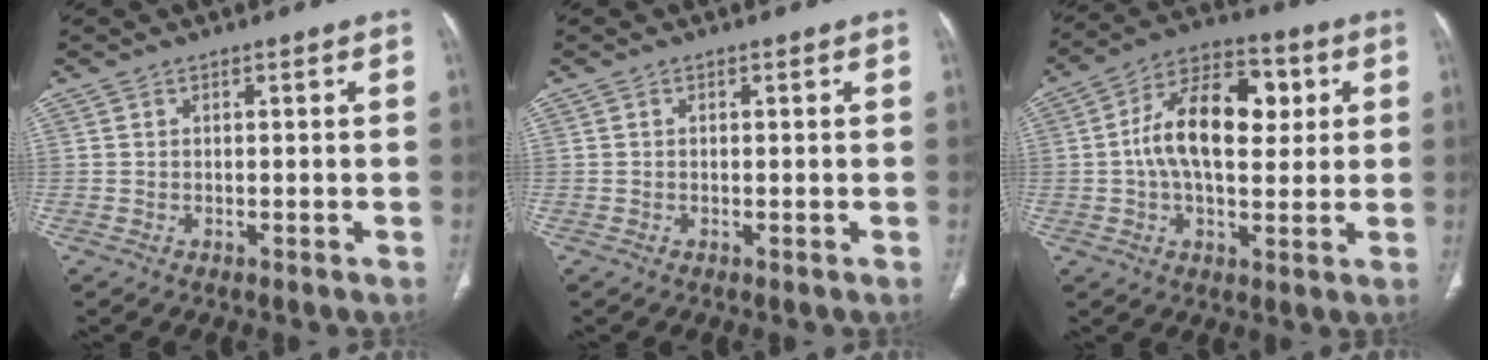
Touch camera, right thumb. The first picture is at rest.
{"total": 0.0}
{"total": 16.2, "force": [2.3, 9.2, 13.1], "torque": [-0.199, 0.018, 0.031]}